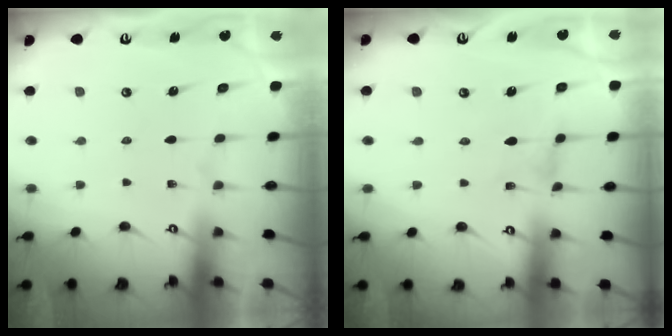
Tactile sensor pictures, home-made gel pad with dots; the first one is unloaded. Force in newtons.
{"total": 0.0}